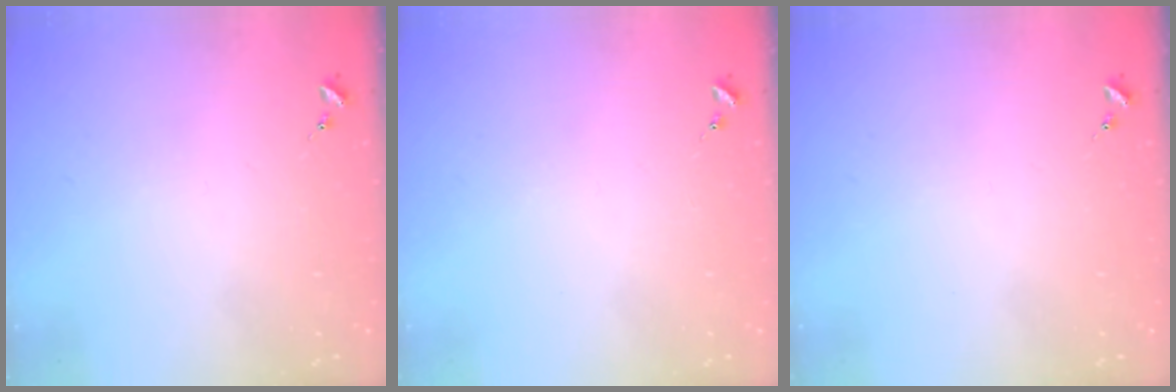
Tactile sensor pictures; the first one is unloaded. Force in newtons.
{"total": 0.0}
{"total": 0.0}